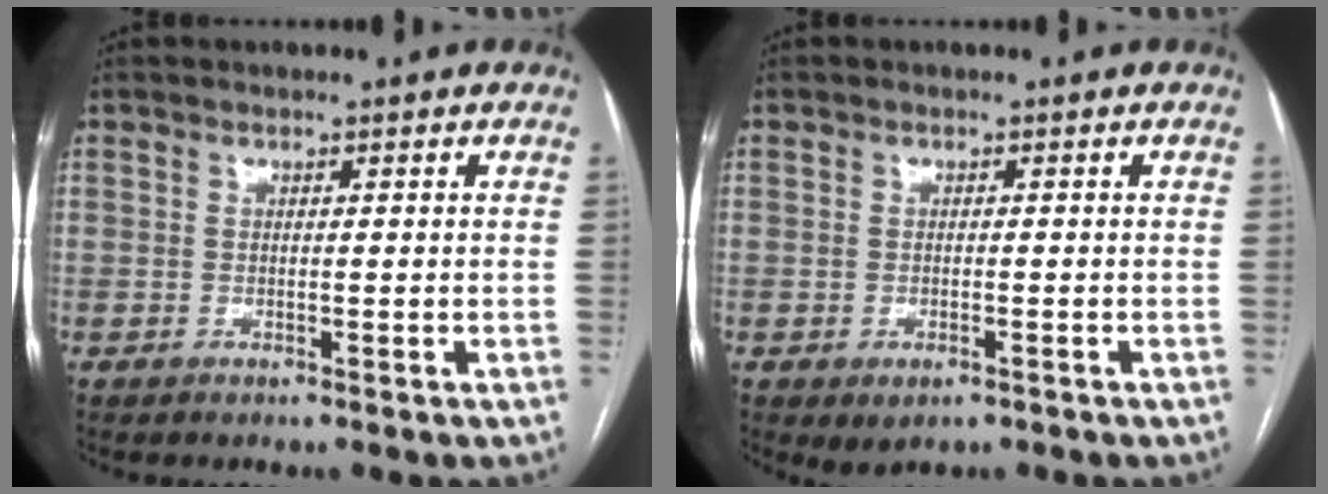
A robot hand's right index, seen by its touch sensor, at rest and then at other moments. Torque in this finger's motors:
{"motor_torque": [0.65, -0.41, 0.01, 0.00]}